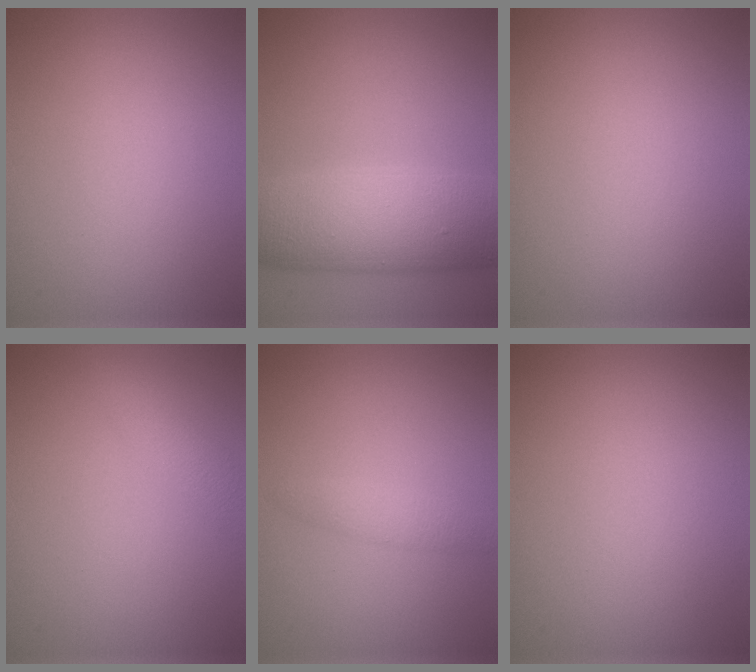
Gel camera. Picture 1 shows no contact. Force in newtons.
{"total": 8.7, "press": 8.7, "slide": 0.2}
{"total": 0.0}
{"total": 2.3, "press": 2.3, "slide": 0.0}
{"total": 1.5, "press": 1.5, "slide": 0.1}
{"total": 0.0}